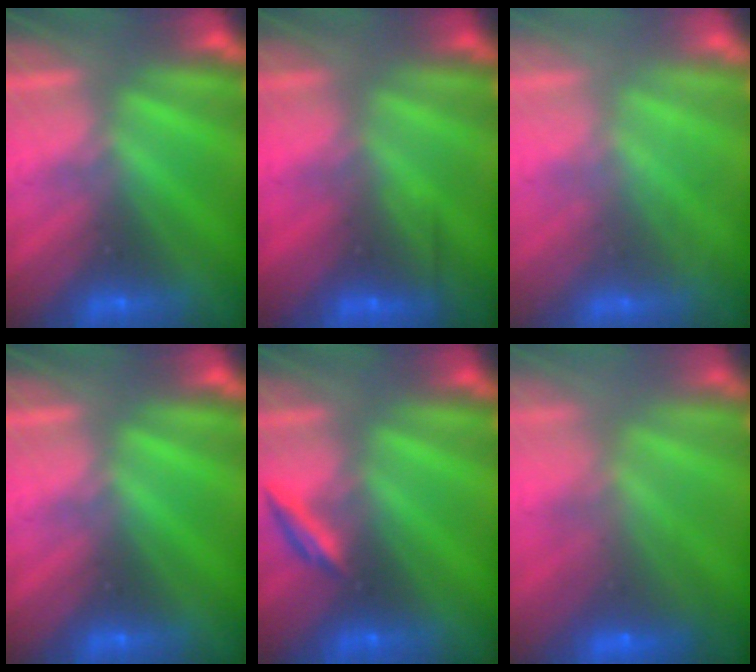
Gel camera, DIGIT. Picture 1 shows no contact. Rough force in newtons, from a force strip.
{"total": 2.5}
{"total": 2.3}
{"total": 0.0}
{"total": 2.2}
{"total": 7.0}